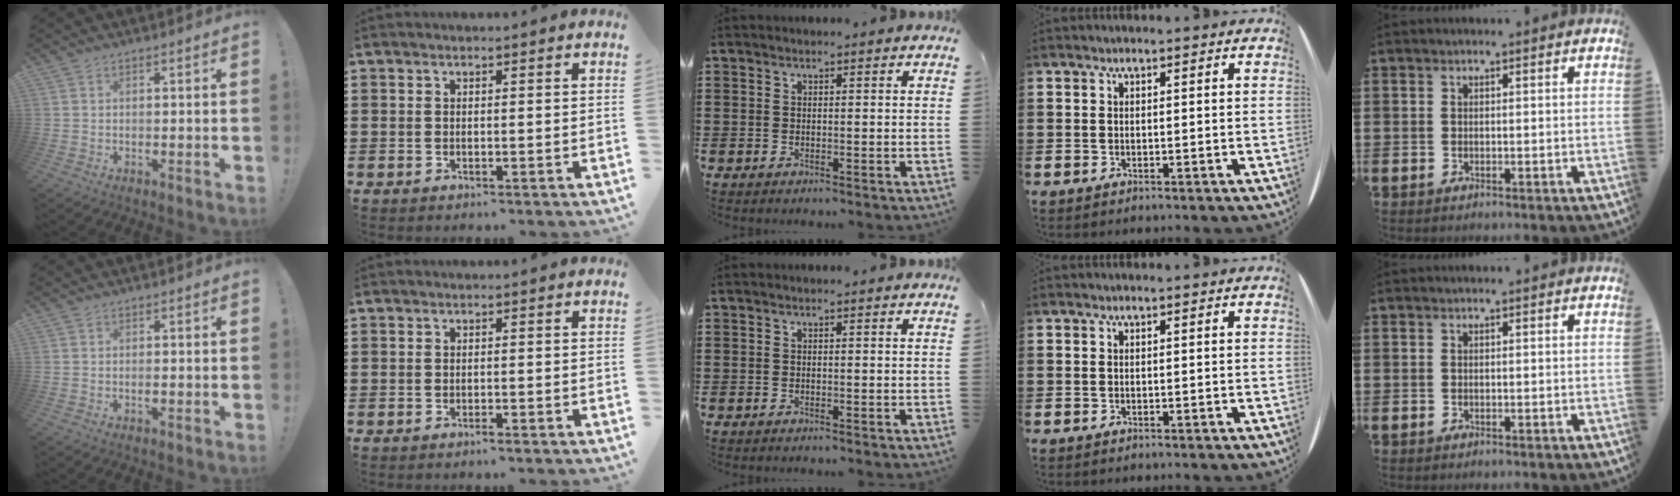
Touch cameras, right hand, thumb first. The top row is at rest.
{"thumb": {"total": 0.9, "force": [-0.4, 0.3, 0.8], "torque": [-0.014, -0.001, -0.006]}, "index": {"total": 0.5, "force": [-0.5, 0.0, 0.2], "torque": [-0.005, -0.001, -0.010]}}